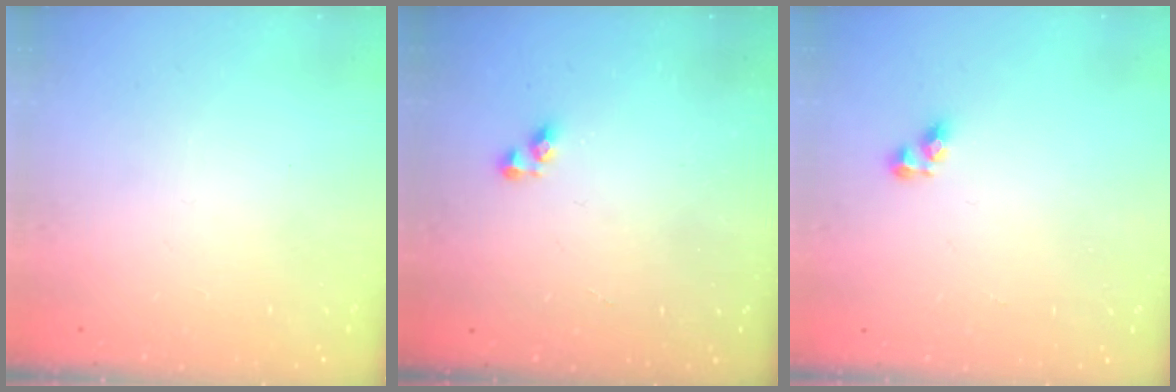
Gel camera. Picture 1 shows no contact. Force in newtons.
{"total": 3.9, "press": 3.8, "slide": 0.7}
{"total": 4.9, "press": 4.8, "slide": 0.8}